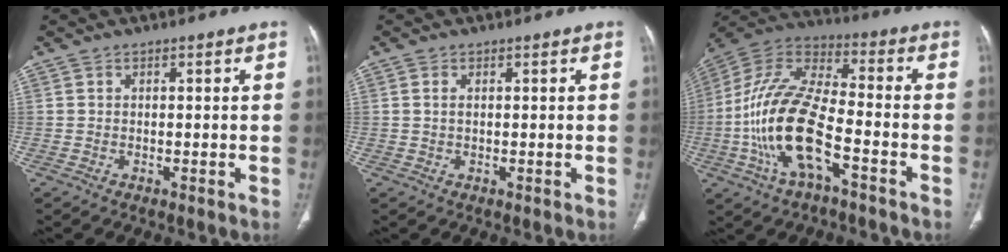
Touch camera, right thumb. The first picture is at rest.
{"total": 1.1, "force": [0.2, 0.6, 0.9], "torque": [-0.022, 0.004, 0.007]}
{"total": 19.2, "force": [-6.0, 7.9, 16.5], "torque": [-0.342, 0.038, -0.111]}